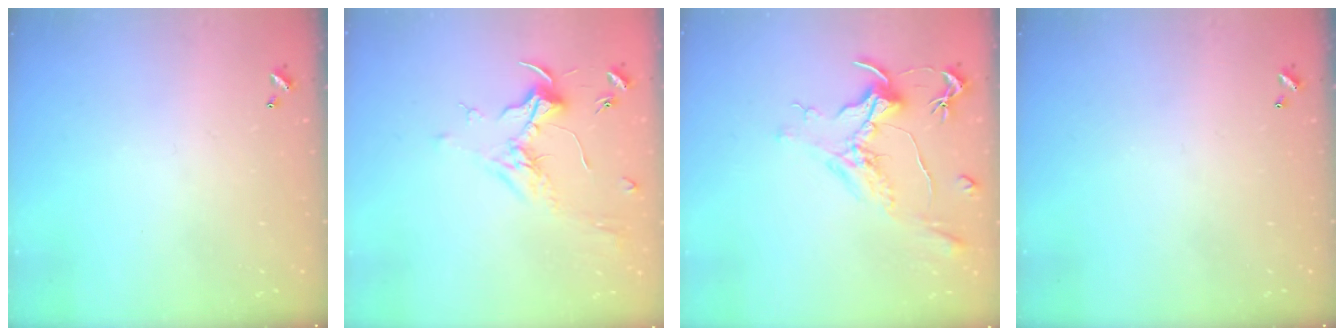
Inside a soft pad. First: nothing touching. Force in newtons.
{"total": 1.9, "press": 1.7, "slide": 0.8}
{"total": 1.6, "press": 1.3, "slide": 0.9}
{"total": 0.0}